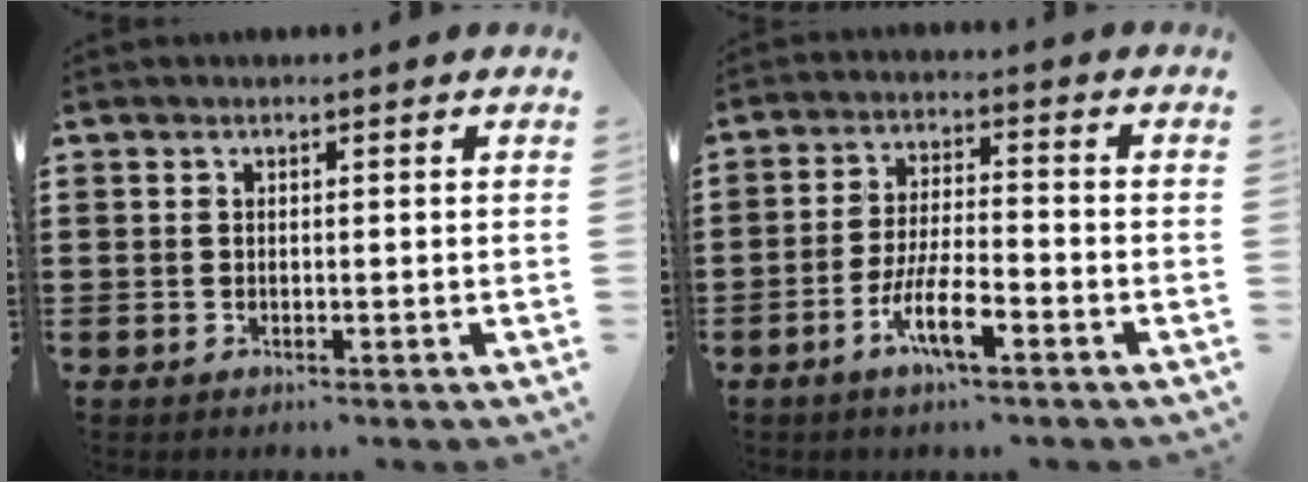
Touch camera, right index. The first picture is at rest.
{"total": 7.5, "force": [-3.8, 1.8, 6.2], "torque": [-0.133, -0.008, -0.075]}